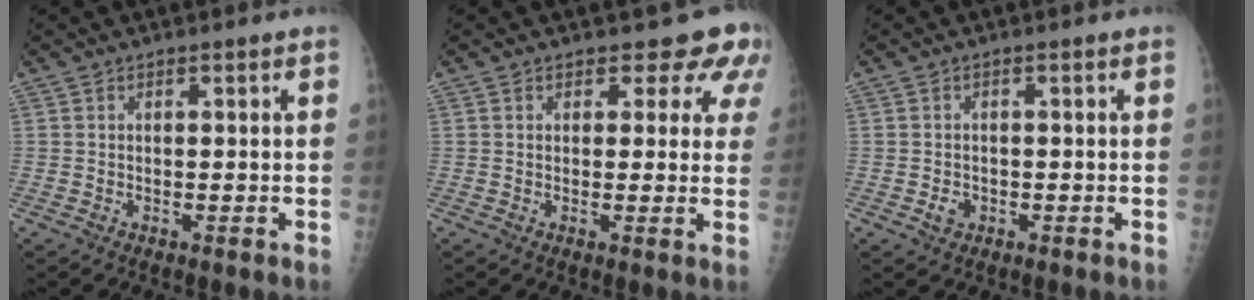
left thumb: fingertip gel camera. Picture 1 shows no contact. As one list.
[{"total": 6.9, "force": [5.4, 3.6, 2.2], "torque": [0.017, -0.025, 0.046]}, {"total": 1.6, "force": [-0.5, 1.3, 0.8], "torque": [-0.010, 0.004, -0.006]}]